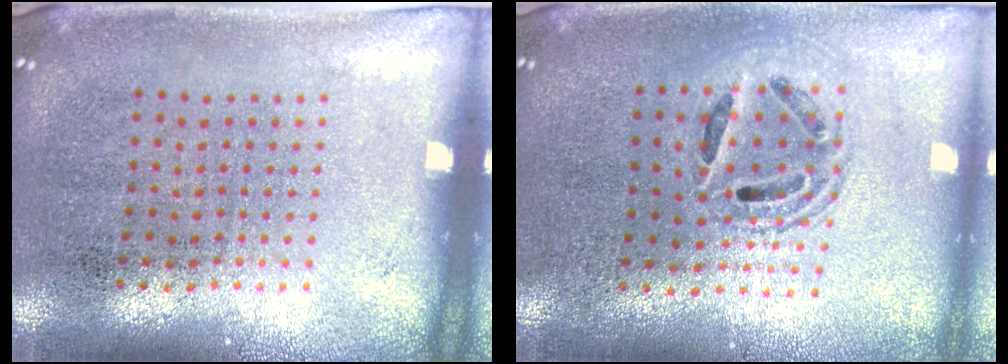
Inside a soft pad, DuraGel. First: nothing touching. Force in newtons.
{"total": 1.4, "press": 1.2, "slide": 0.6}